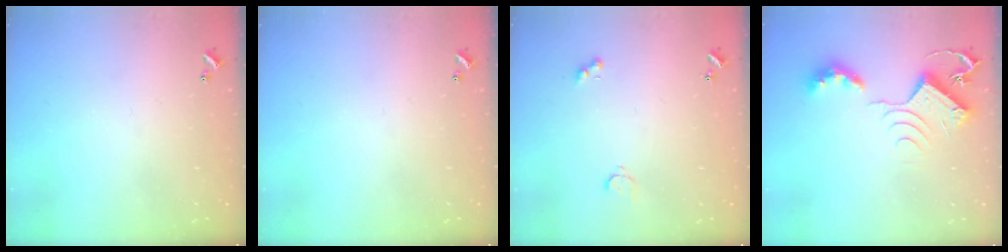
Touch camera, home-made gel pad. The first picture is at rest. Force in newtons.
{"total": 0.0}
{"total": 2.8, "press": 2.8, "slide": 0.6}
{"total": 9.6, "press": 9.6, "slide": 0.5}